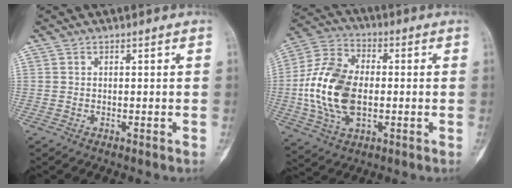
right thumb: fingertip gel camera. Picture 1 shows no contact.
{"total": 17.1, "force": [-1.3, 10.6, 13.3], "torque": [-0.263, 0.017, -0.023]}